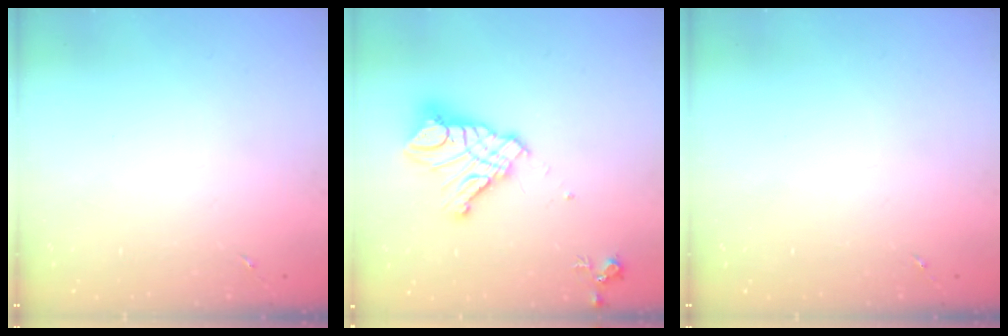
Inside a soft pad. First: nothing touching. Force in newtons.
{"total": 15.8, "press": 15.7, "slide": 1.7}
{"total": 0.0}